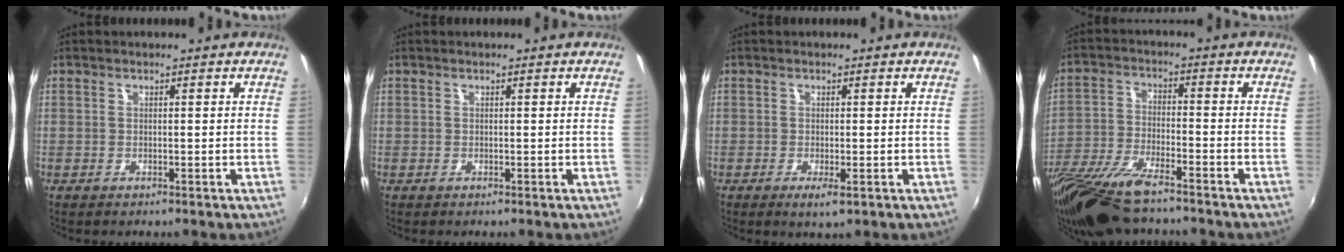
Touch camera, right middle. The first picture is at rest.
{"total": 0.0}
{"total": 2.3, "force": [-0.9, 0.3, 2.1], "torque": [-0.041, -0.009, -0.012]}
{"total": 15.9, "force": [-12.6, 3.7, 9.0], "torque": [-0.196, -0.043, -0.235]}